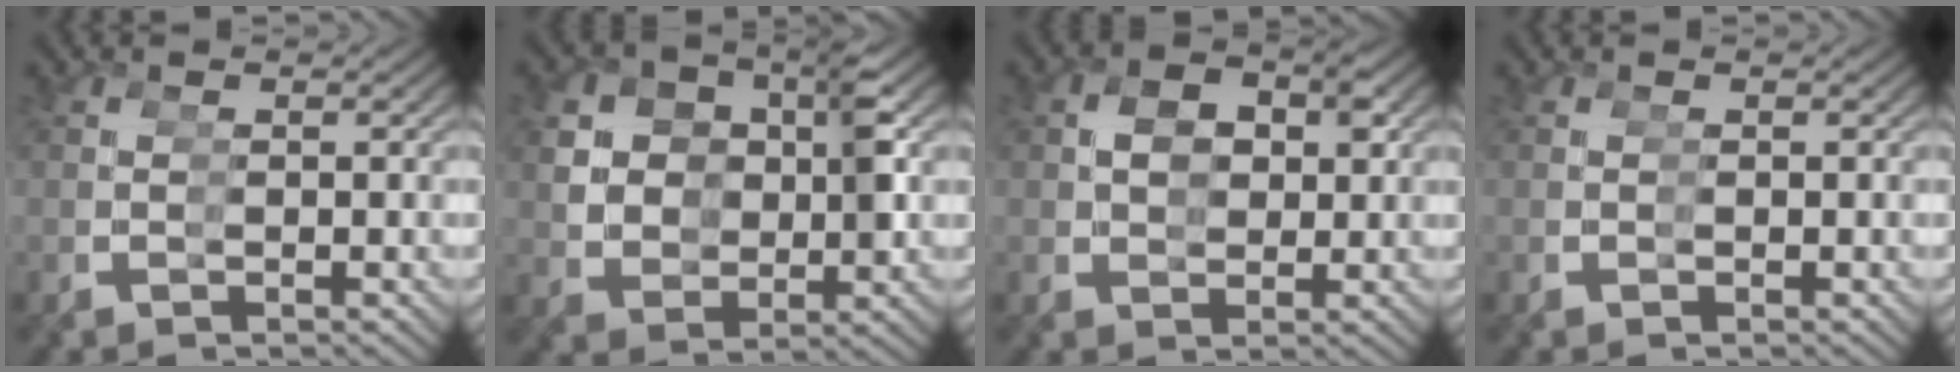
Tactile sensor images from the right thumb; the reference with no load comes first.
{"total": 3.9, "force": [1.3, 3.3, 1.5], "torque": [-0.040, -0.005, 0.033]}
{"total": 1.4, "force": [0.8, 0.9, 0.7], "torque": [-0.015, 0.008, 0.017]}
{"total": 0.0}